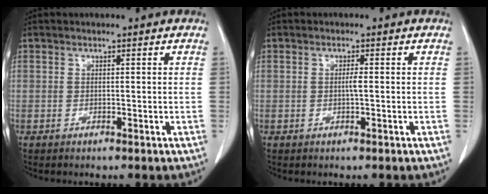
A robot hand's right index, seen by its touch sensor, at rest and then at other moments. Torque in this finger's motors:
{"motor_torque": [0.08, 0.12, 0.02, 0.01]}